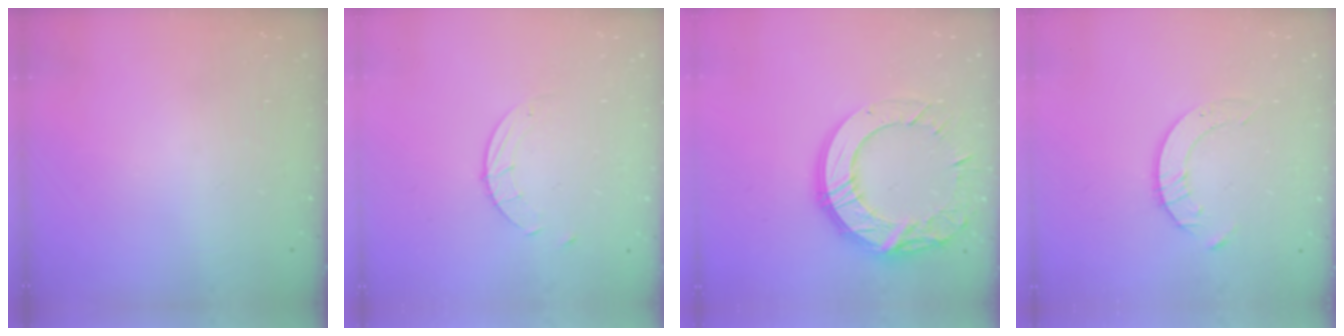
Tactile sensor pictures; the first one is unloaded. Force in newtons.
{"total": 4.6, "press": 4.5, "slide": 0.5}
{"total": 18.4, "press": 18.3, "slide": 1.1}
{"total": 3.5, "press": 3.4, "slide": 0.4}